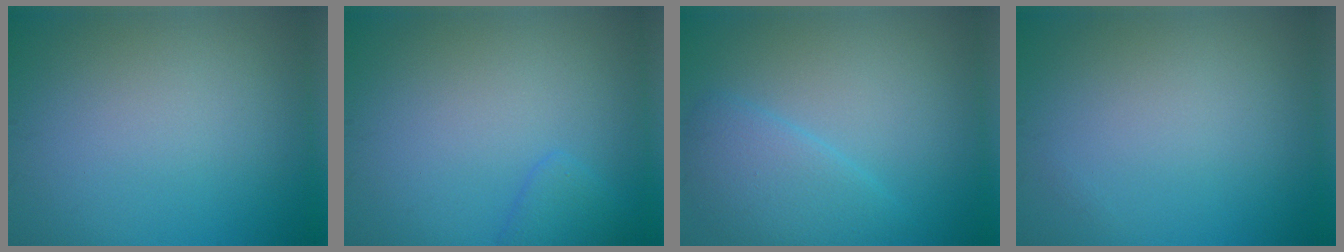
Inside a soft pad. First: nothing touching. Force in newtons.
{"total": 1.5, "press": 1.5, "slide": 0.1}
{"total": 3.4, "press": 3.4, "slide": 0.1}
{"total": 0.0}